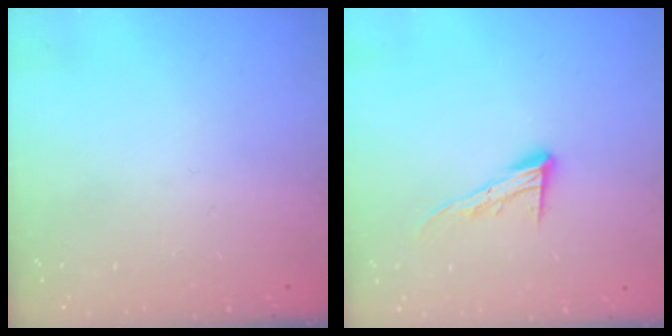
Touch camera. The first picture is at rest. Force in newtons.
{"total": 9.8, "press": 9.8, "slide": 0.6}